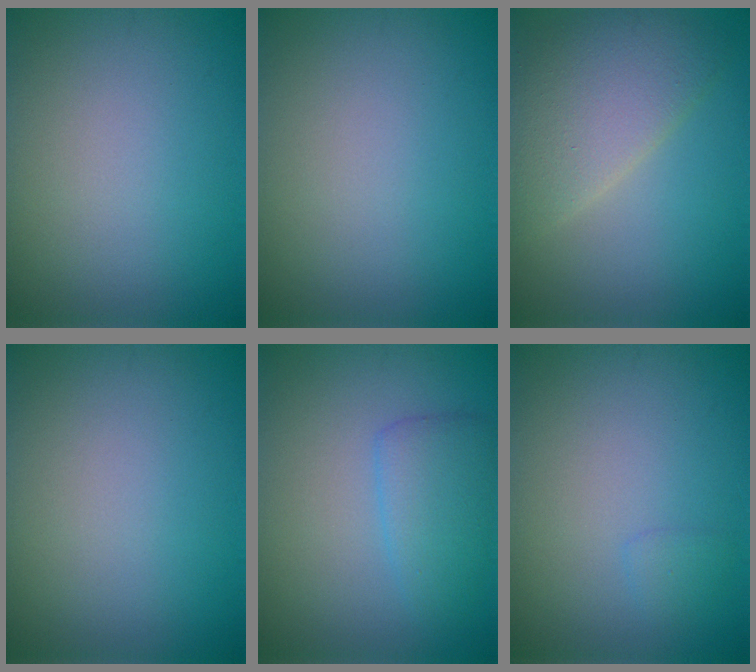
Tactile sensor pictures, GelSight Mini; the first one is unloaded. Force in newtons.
{"total": 0.0}
{"total": 4.9, "press": 4.9, "slide": 0.2}
{"total": 0.0}
{"total": 3.0, "press": 3.0, "slide": 0.2}
{"total": 0.9, "press": 0.8, "slide": 0.1}